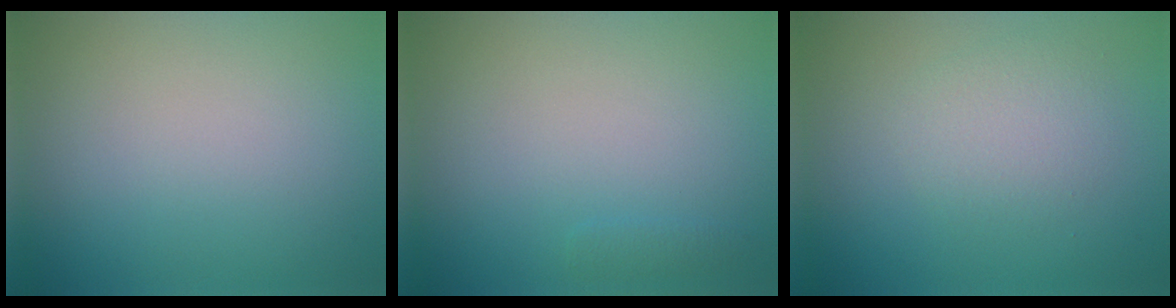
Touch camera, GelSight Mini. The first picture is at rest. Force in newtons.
{"total": 0.7, "press": 0.7, "slide": 0.1}
{"total": 2.4, "press": 2.4, "slide": 0.0}